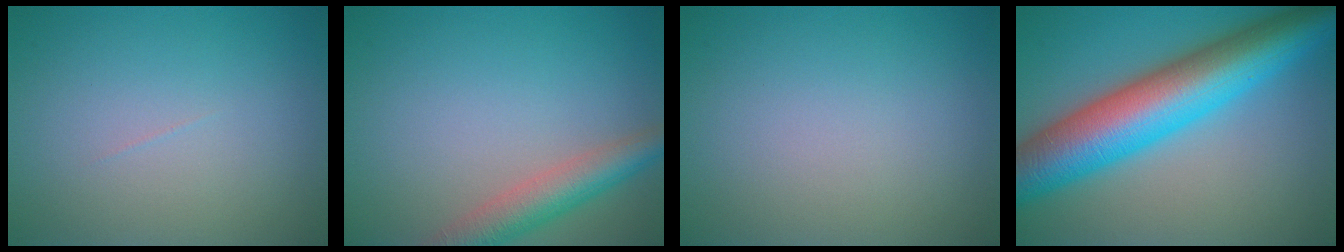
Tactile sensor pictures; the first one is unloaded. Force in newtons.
{"total": 4.5, "press": 4.4, "slide": 0.3}
{"total": 0.0}
{"total": 12.3, "press": 12.3, "slide": 0.1}